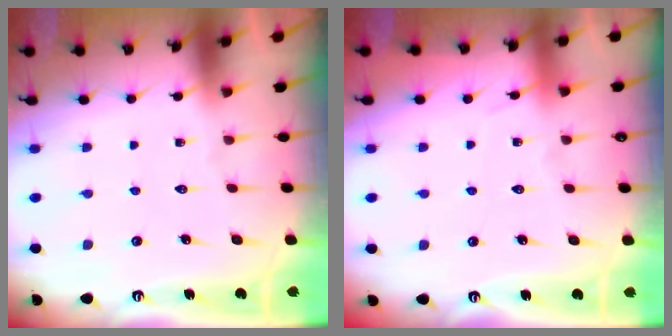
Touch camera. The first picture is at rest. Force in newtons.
{"total": 3.7, "press": 3.7, "slide": 0.5}